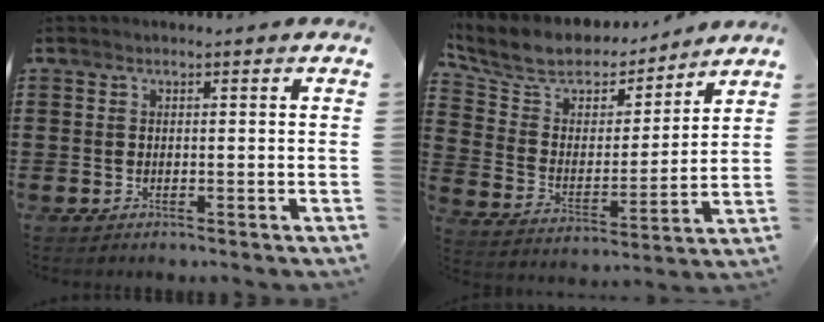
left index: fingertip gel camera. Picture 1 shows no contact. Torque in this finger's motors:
{"motor_torque": [0.22, 0.78, 0.10, 0.07]}